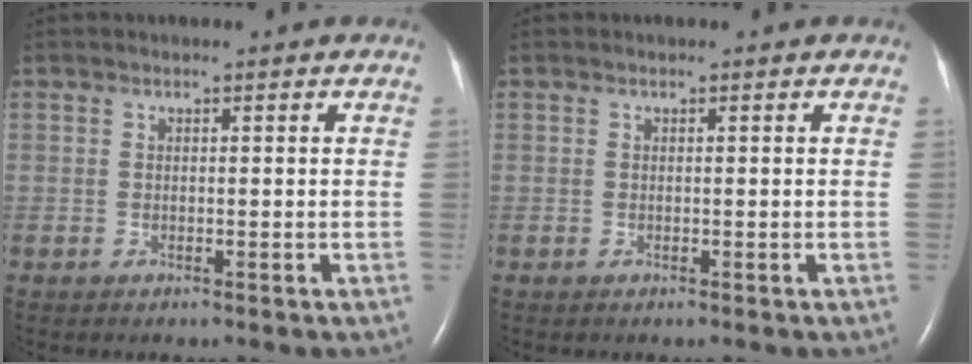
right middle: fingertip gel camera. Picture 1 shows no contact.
{"total": 0.0}